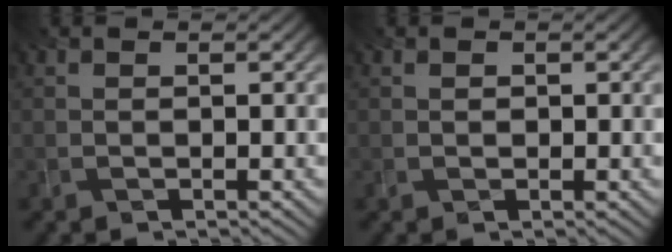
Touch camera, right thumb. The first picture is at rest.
{"total": 0.6, "force": [0.1, 0.6, 0.2], "torque": [-0.006, -0.004, 0.003]}